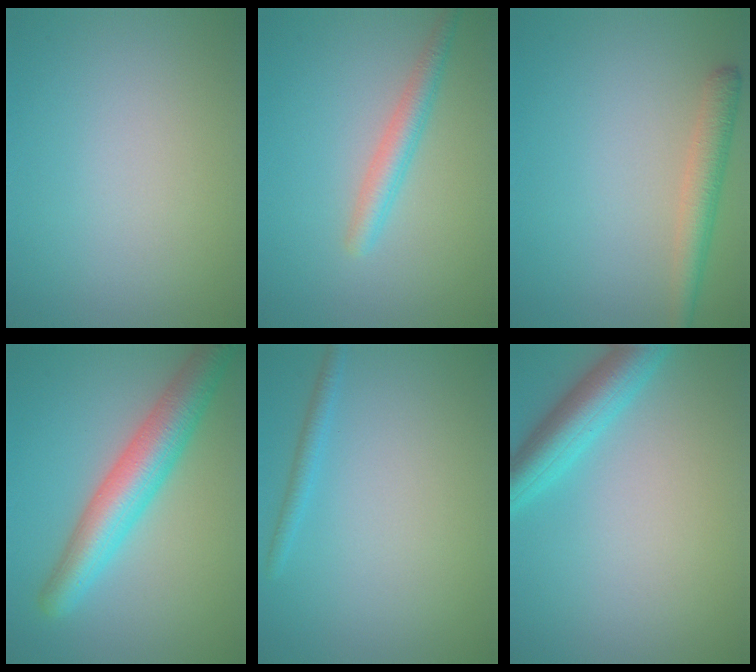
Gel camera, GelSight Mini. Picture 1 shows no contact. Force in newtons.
{"total": 2.5, "press": 2.5, "slide": 0.1}
{"total": 3.0, "press": 3.0, "slide": 0.2}
{"total": 6.6, "press": 6.6, "slide": 0.2}
{"total": 1.3, "press": 1.3, "slide": 0.0}
{"total": 4.6, "press": 4.6, "slide": 0.2}